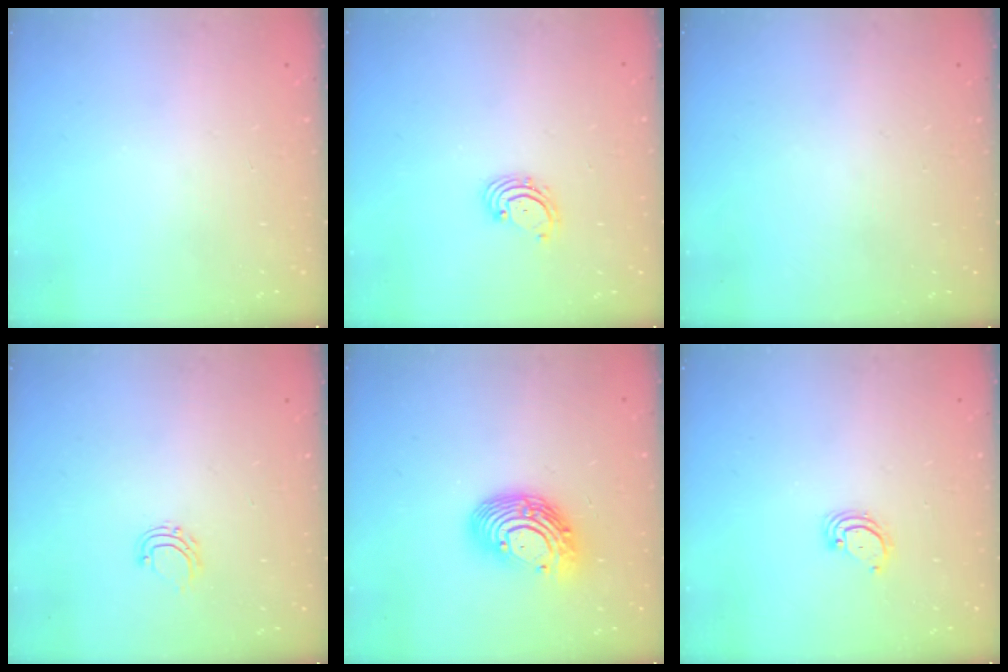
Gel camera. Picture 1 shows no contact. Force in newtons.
{"total": 1.8, "press": 1.7, "slide": 0.7}
{"total": 0.0}
{"total": 5.2, "press": 5.2, "slide": 0.4}
{"total": 13.2, "press": 13.2, "slide": 0.8}
{"total": 2.8, "press": 2.8, "slide": 0.2}